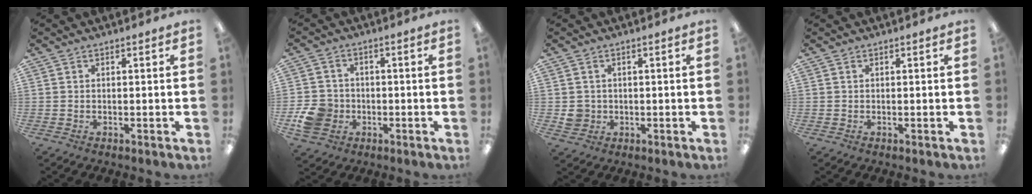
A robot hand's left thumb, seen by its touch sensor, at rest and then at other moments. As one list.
[{"total": 7.8, "force": [-2.2, 6.8, 3.2], "torque": [-0.072, 0.016, -0.038]}, {"total": 3.4, "force": [0.2, 3.3, 0.8], "torque": [-0.009, 0.003, 0.004]}, {"total": 0.0}]